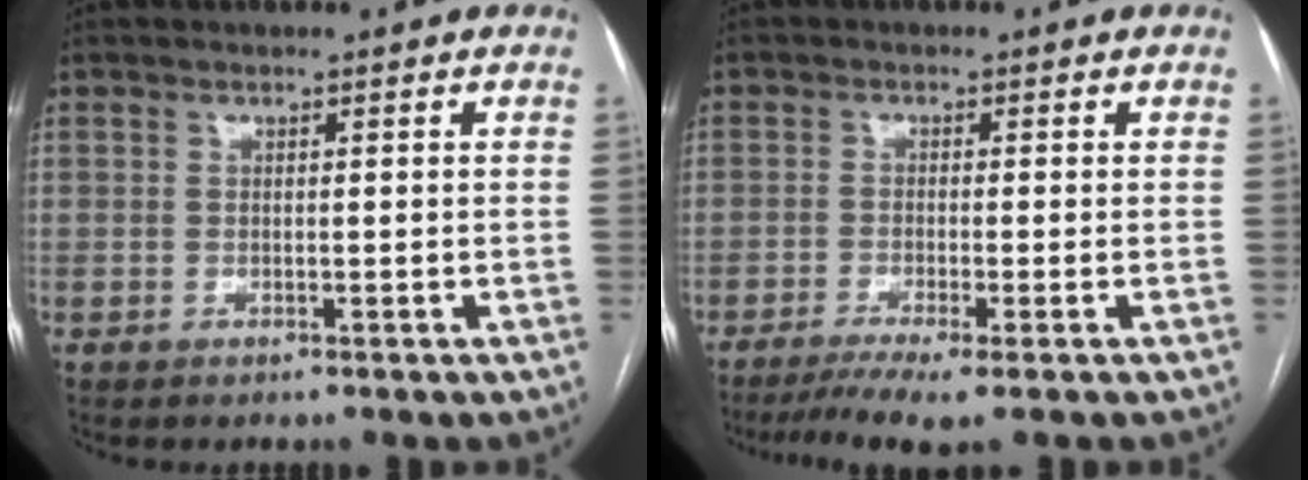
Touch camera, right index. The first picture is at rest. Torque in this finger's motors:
{"motor_torque": [0.11, -0.24, 0.09, 0.03]}